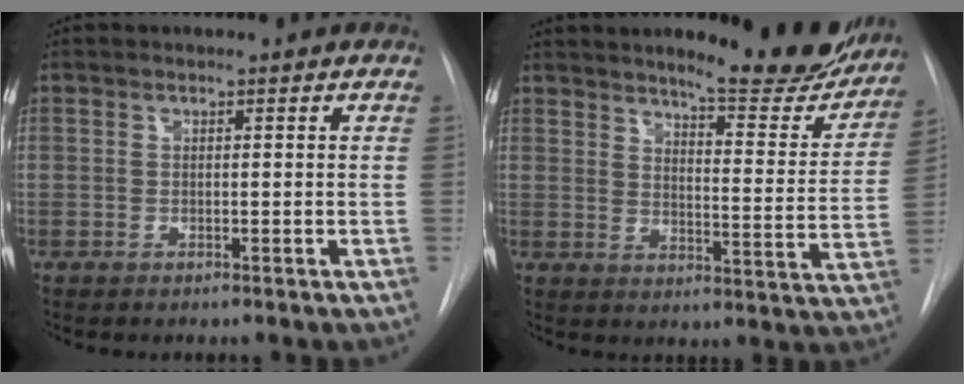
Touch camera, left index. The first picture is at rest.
{"total": 15.0, "force": [13.3, 2.2, 6.6], "torque": [-0.077, -0.061, 0.161]}